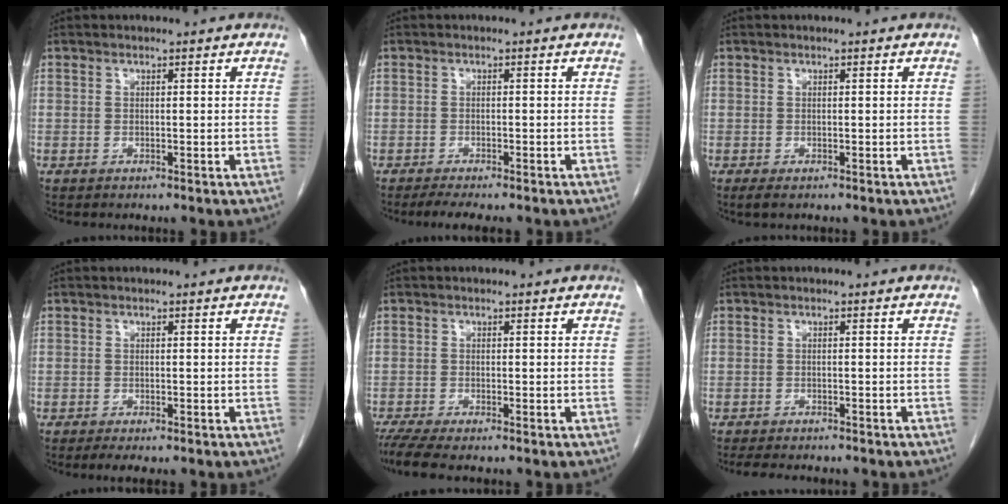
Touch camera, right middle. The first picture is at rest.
{"total": 4.4, "force": [-3.7, 0.8, 2.4], "torque": [-0.033, -0.009, -0.053]}
{"total": 1.1, "force": [-0.8, 0.3, 0.7], "torque": [-0.010, -0.002, -0.010]}
{"total": 4.4, "force": [-3.7, 0.9, 2.2], "torque": [-0.031, -0.009, -0.053]}
{"total": 4.3, "force": [-3.6, 0.1, 2.4], "torque": [-0.042, -0.012, -0.064]}
{"total": 7.7, "force": [-6.7, 1.8, 3.3], "torque": [-0.044, -0.005, -0.091]}